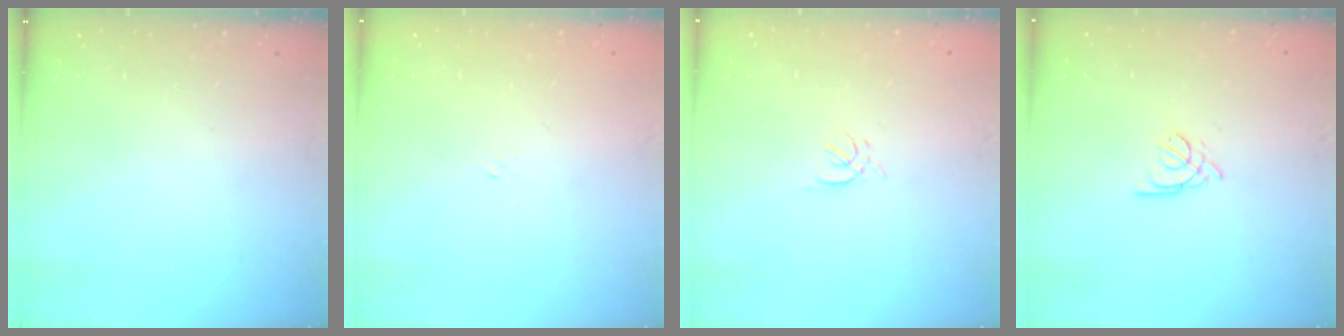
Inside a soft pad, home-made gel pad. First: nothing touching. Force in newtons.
{"total": 1.2, "press": 1.2, "slide": 0.4}
{"total": 1.7, "press": 1.6, "slide": 0.6}
{"total": 2.2, "press": 2.2, "slide": 0.5}